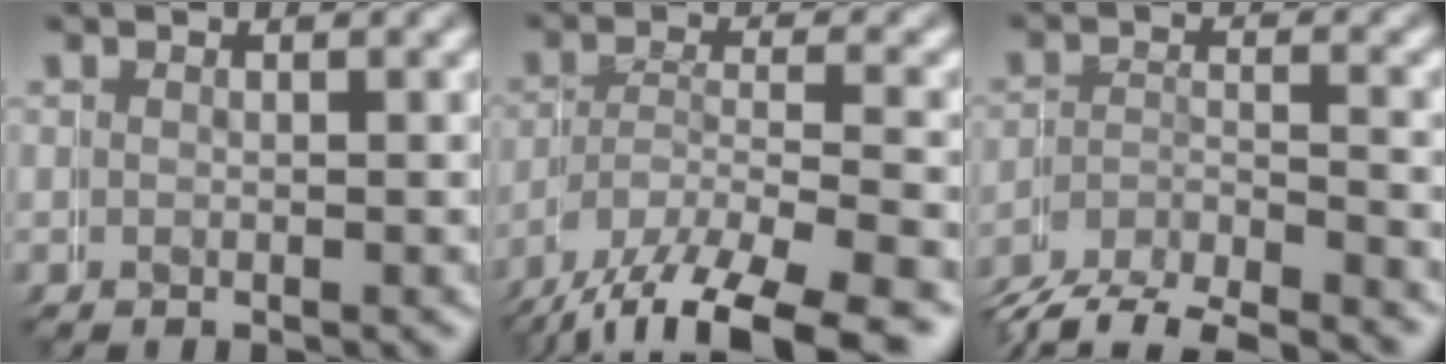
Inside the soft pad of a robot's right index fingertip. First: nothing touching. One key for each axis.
{"total": 6.4, "fx": -4.2, "fy": 3.1, "fz": 3.5, "tx": -0.079, "ty": -0.022, "tz": -0.051}
{"total": 4.7, "fx": -3.5, "fy": 3.1, "fz": 0.8, "tx": -0.017, "ty": -0.004, "tz": -0.067}